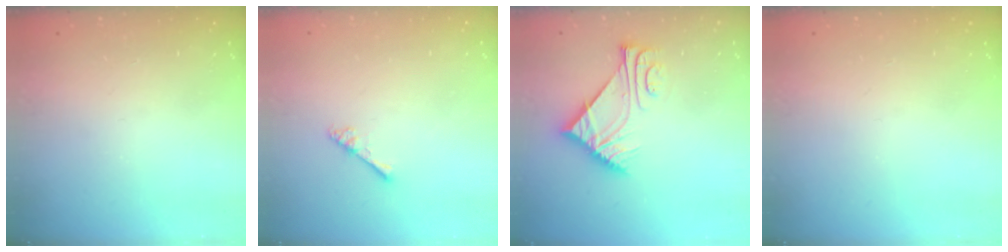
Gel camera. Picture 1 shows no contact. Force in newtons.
{"total": 2.5, "press": 2.5, "slide": 0.4}
{"total": 6.9, "press": 6.8, "slide": 0.8}
{"total": 0.0}